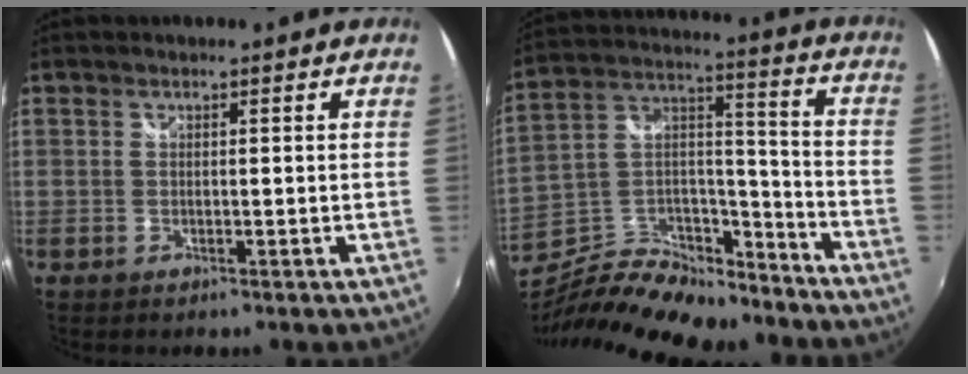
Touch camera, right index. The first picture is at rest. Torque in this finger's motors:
{"motor_torque": [1.05, -1.08, 0.22, 0.09]}